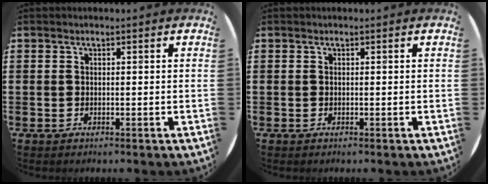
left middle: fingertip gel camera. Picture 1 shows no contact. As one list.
[{"total": 0.0}]